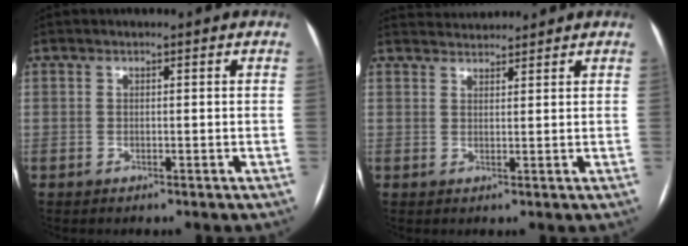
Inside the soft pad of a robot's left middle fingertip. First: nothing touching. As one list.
[{"total": 3.8, "force": [3.8, 0.1, 0.1], "torque": [-0.009, 0.025, 0.066]}]